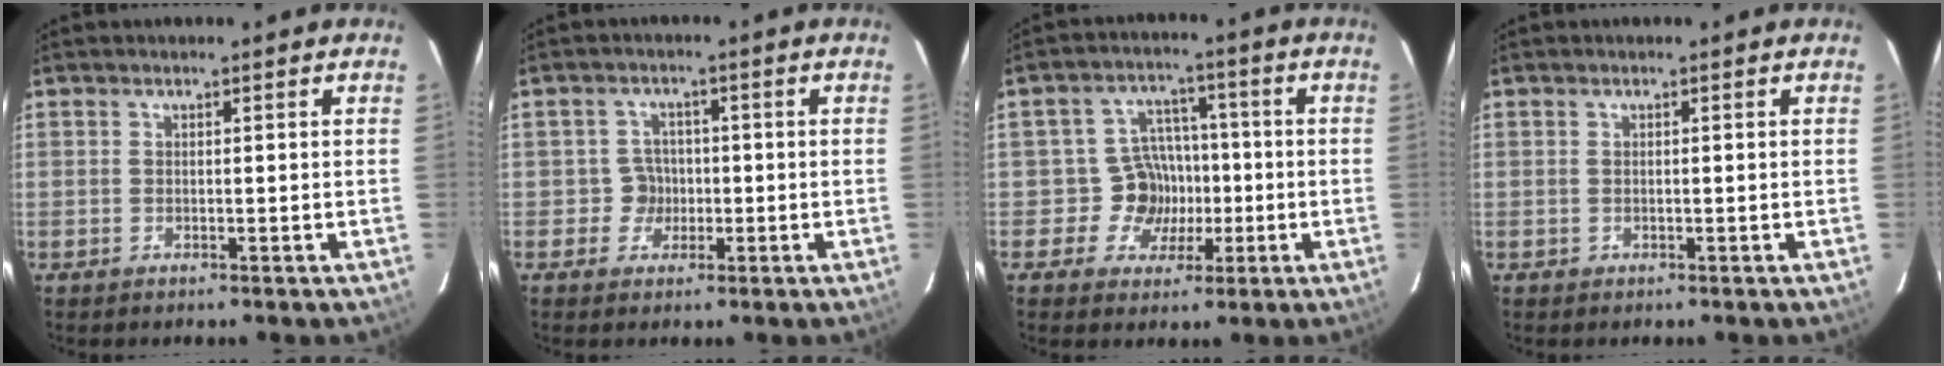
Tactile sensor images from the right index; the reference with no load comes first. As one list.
[{"total": 3.5, "force": [-0.8, 3.4, -0.2], "torque": [0.009, 0.015, -0.014]}, {"total": 7.2, "force": [-1.8, 6.9, 0.8], "torque": [-0.015, 0.027, -0.030]}, {"total": 0.0}]